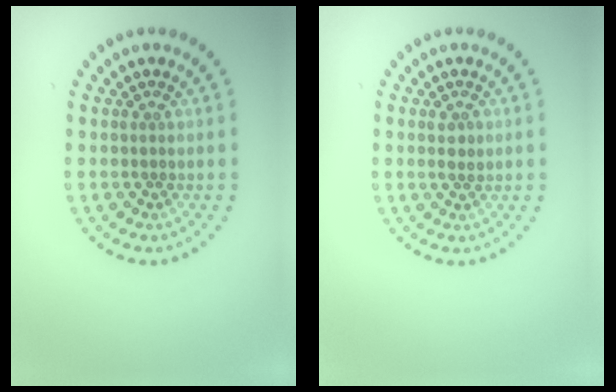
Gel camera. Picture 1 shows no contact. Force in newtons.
{"total": 1.2, "press": 1.2, "slide": 0.2}